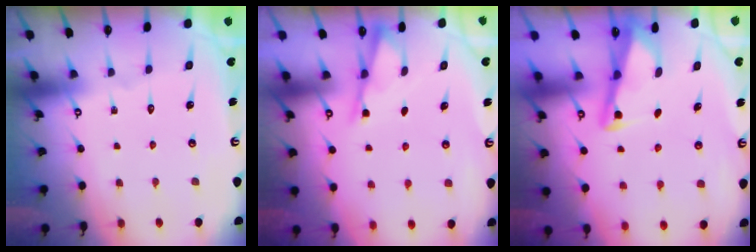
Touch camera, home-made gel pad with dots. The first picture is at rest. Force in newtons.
{"total": 2.4, "press": 2.4, "slide": 0.4}
{"total": 2.8, "press": 2.7, "slide": 0.4}